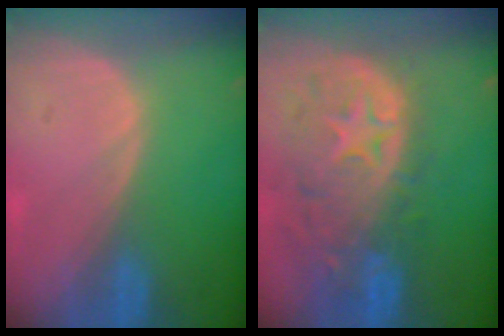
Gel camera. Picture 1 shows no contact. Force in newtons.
{"total": 12.4, "press": 10.5, "slide": 6.7}